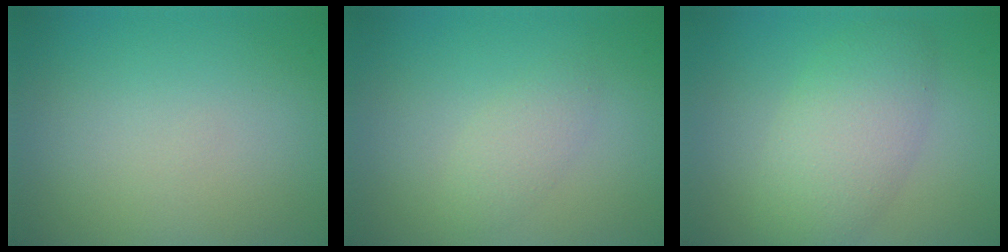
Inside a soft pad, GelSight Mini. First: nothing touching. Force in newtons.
{"total": 1.7, "press": 1.7, "slide": 0.1}
{"total": 5.0, "press": 5.0, "slide": 0.4}